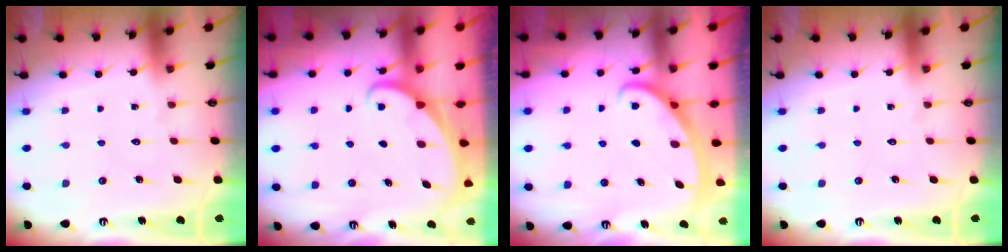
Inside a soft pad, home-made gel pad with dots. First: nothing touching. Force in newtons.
{"total": 1.6, "press": 1.6, "slide": 0.1}
{"total": 2.9, "press": 2.9, "slide": 0.3}
{"total": 0.0}